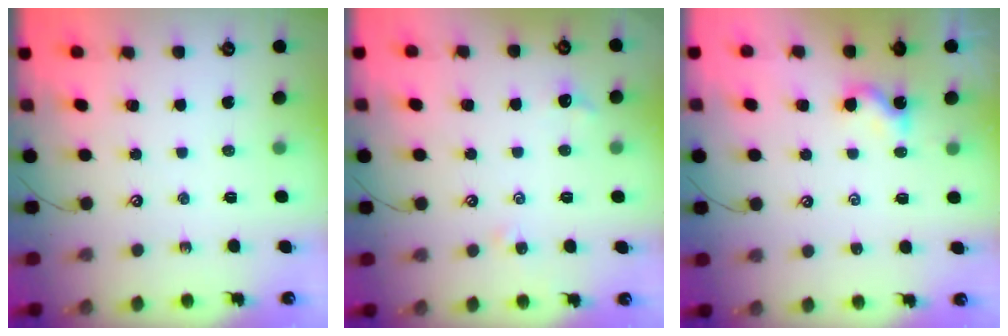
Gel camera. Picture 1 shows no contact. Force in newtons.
{"total": 1.6, "press": 1.5, "slide": 0.6}
{"total": 1.2, "press": 1.2, "slide": 0.2}